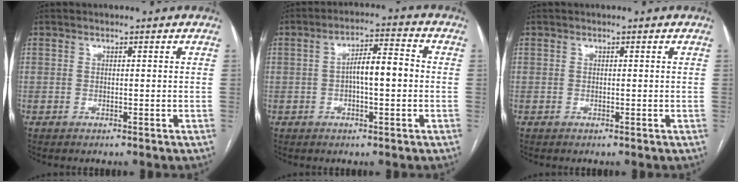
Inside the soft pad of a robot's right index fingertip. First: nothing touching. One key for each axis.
{"total": 6.9, "fx": -0.3, "fy": 1.6, "fz": 6.7, "tx": -0.117, "ty": 0.019, "tz": -0.007}
{"total": 0.0}